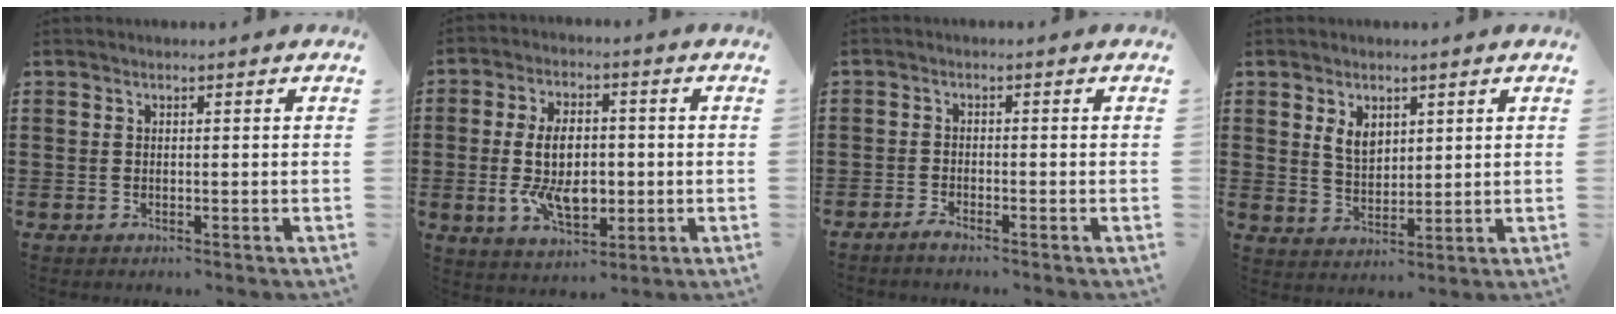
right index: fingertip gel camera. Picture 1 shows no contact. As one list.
[{"total": 9.4, "force": [-0.7, 5.3, 7.7], "torque": [-0.148, 0.000, -0.017]}, {"total": 1.5, "force": [-1.4, 0.0, 0.4], "torque": [-0.009, -0.001, -0.027]}, {"total": 4.1, "force": [2.0, 2.7, 2.4], "torque": [-0.047, 0.005, 0.034]}]